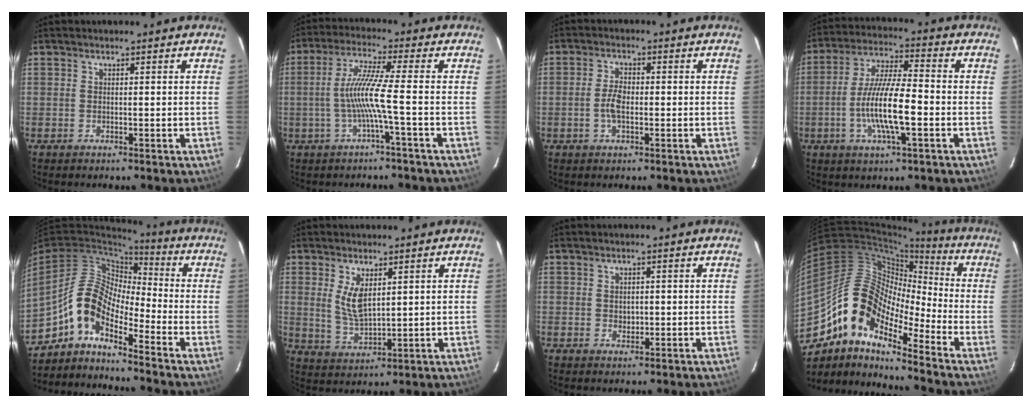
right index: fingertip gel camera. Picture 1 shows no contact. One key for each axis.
{"total": 7.9, "fx": -2.1, "fy": -1.5, "fz": 7.4, "tx": -0.158, "ty": 0.000, "tz": -0.036}
{"total": 4.0, "fx": -0.8, "fy": 2.0, "fz": 3.3, "tx": -0.069, "ty": 0.003, "tz": -0.014}
{"total": 12.2, "fx": -3.3, "fy": 2.3, "fz": 11.6, "tx": -0.226, "ty": -0.005, "tz": -0.062}
{"total": 9.0, "fx": -5.8, "fy": 3.4, "fz": 6.0, "tx": -0.115, "ty": 0.021, "tz": -0.129}
{"total": 6.5, "fx": 2.2, "fy": 3.0, "fz": 5.4, "tx": -0.099, "ty": -0.009, "tz": 0.053}
{"total": 1.5, "fx": 0.1, "fy": 1.3, "fz": 0.7, "tx": -0.008, "ty": 0.001, "tz": 0.003}
{"total": 14.6, "fx": -9.5, "fy": 6.0, "fz": 9.3, "tx": -0.152, "ty": 0.011, "tz": -0.197}